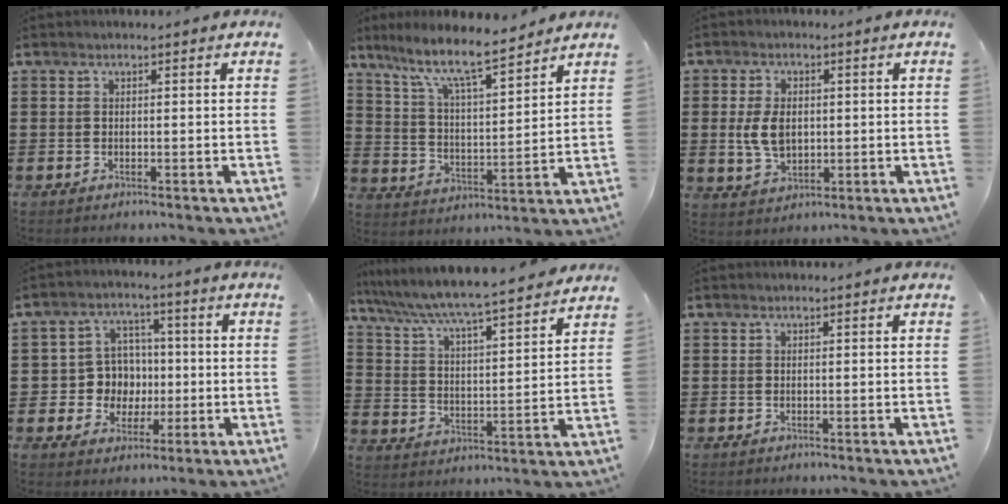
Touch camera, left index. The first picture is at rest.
{"total": 8.9, "force": [7.3, 1.2, 5.0], "torque": [-0.124, -0.036, 0.123]}
{"total": 5.6, "force": [0.4, 3.7, 4.2], "torque": [-0.100, 0.001, -0.002]}
{"total": 6.7, "force": [-0.2, 6.5, 1.8], "torque": [-0.052, 0.015, -0.002]}
{"total": 5.6, "force": [5.2, -0.3, 2.2], "torque": [-0.068, -0.039, 0.080]}
{"total": 0.0}